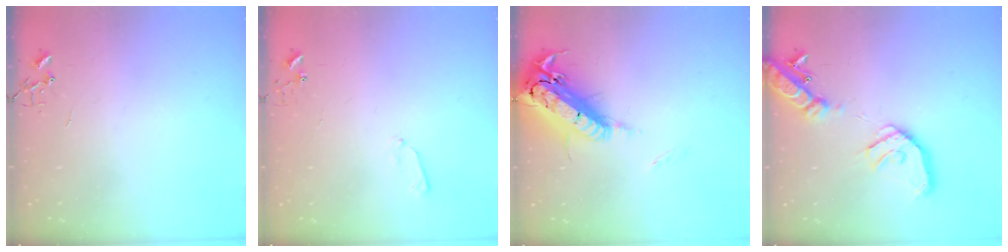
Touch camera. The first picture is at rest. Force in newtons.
{"total": 3.4, "press": 3.4, "slide": 0.5}
{"total": 22.8, "press": 22.3, "slide": 4.6}
{"total": 18.8, "press": 18.6, "slide": 3.0}